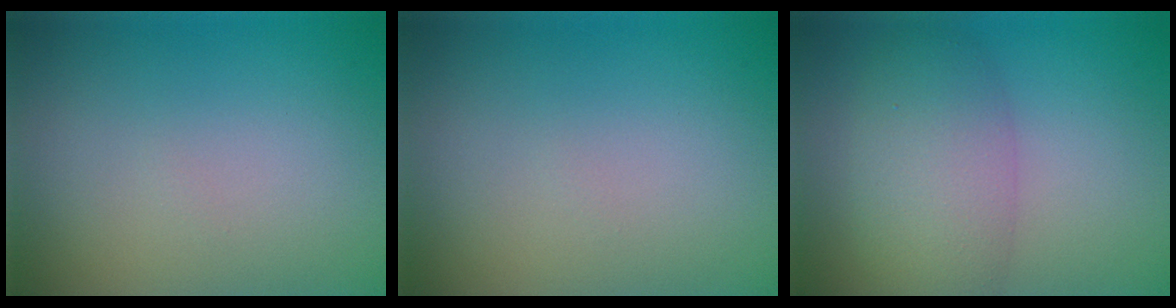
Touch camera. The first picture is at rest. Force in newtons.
{"total": 0.0}
{"total": 5.5, "press": 5.5, "slide": 0.4}